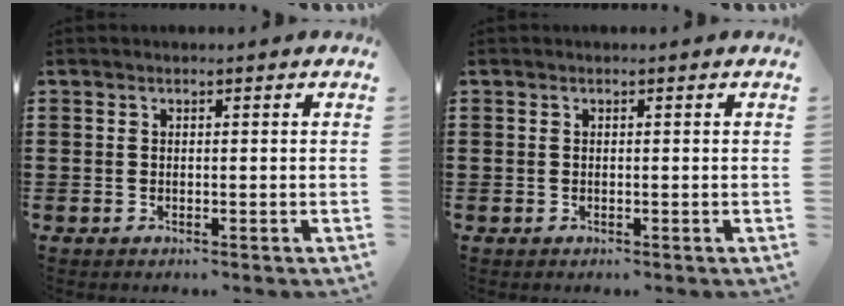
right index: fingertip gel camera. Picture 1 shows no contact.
{"total": 0.0}